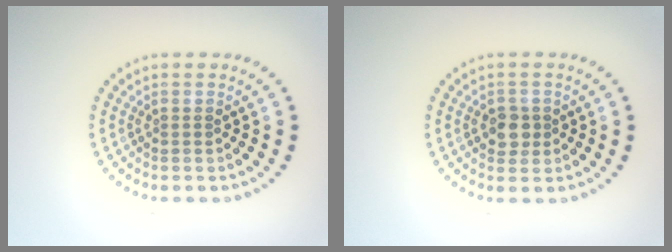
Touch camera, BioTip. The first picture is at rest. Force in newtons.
{"total": 1.9, "press": 1.8, "slide": 0.5}